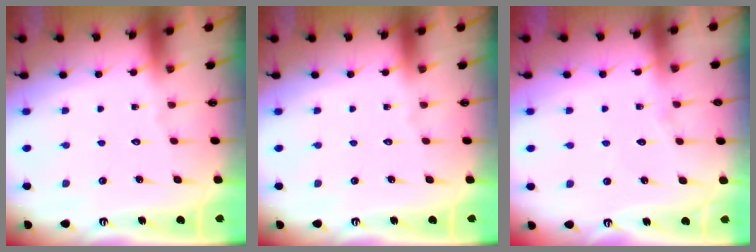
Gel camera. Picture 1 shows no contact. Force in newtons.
{"total": 0.0}
{"total": 5.9, "press": 5.8, "slide": 0.5}